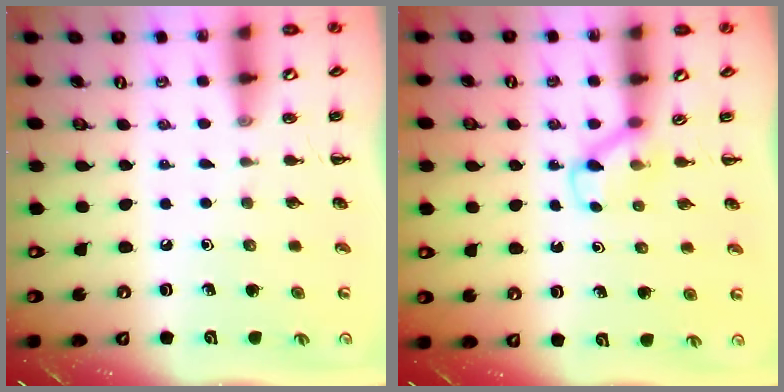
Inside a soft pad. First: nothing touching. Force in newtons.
{"total": 3.7, "press": 3.5, "slide": 1.2}